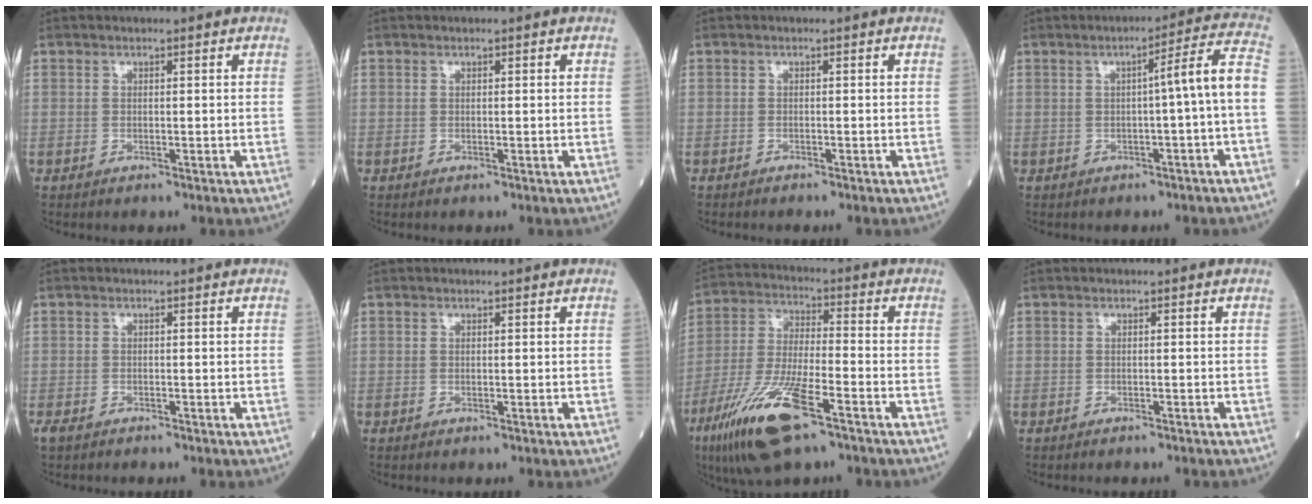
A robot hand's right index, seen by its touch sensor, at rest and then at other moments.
{"total": 0.0}
{"total": 1.0, "force": [-0.9, 0.0, 0.3], "torque": [-0.004, -0.001, -0.013]}
{"total": 6.3, "force": [-0.9, -0.9, 6.2], "torque": [-0.084, 0.016, -0.014]}
{"total": 1.9, "force": [-1.7, 0.6, 0.8], "torque": [-0.018, -0.005, -0.025]}
{"total": 0.0}
{"total": 14.7, "force": [-8.3, 2.6, 11.8], "torque": [-0.249, -0.031, -0.154]}
{"total": 1.5, "force": [-1.5, 0.0, 0.4], "torque": [-0.005, -0.001, -0.018]}